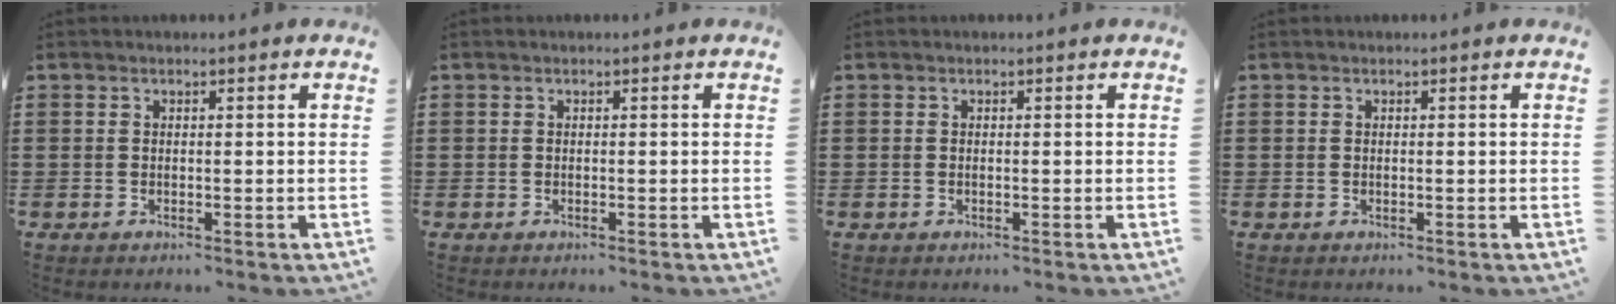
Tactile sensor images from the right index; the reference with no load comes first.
{"total": 0.0}
{"total": 0.0}
{"total": 0.0}